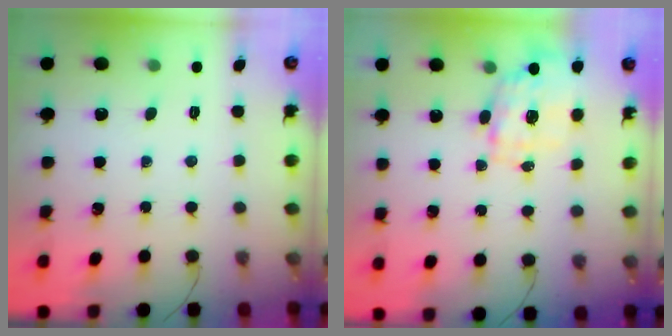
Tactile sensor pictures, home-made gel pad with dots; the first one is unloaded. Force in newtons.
{"total": 8.5, "press": 8.3, "slide": 1.9}